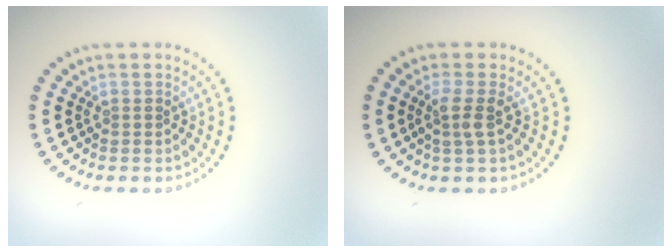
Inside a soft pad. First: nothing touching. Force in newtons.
{"total": 1.9, "press": 1.5, "slide": 1.2}